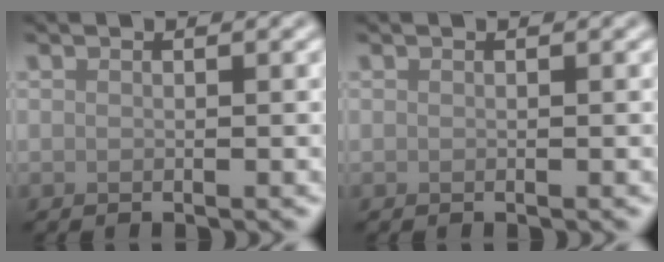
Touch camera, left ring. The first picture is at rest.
{"total": 0.0}